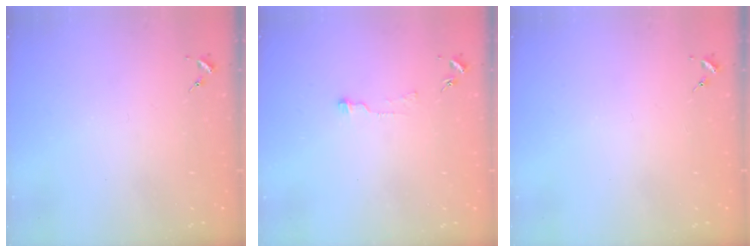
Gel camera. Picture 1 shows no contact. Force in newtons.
{"total": 4.8, "press": 4.8, "slide": 0.4}
{"total": 0.0}